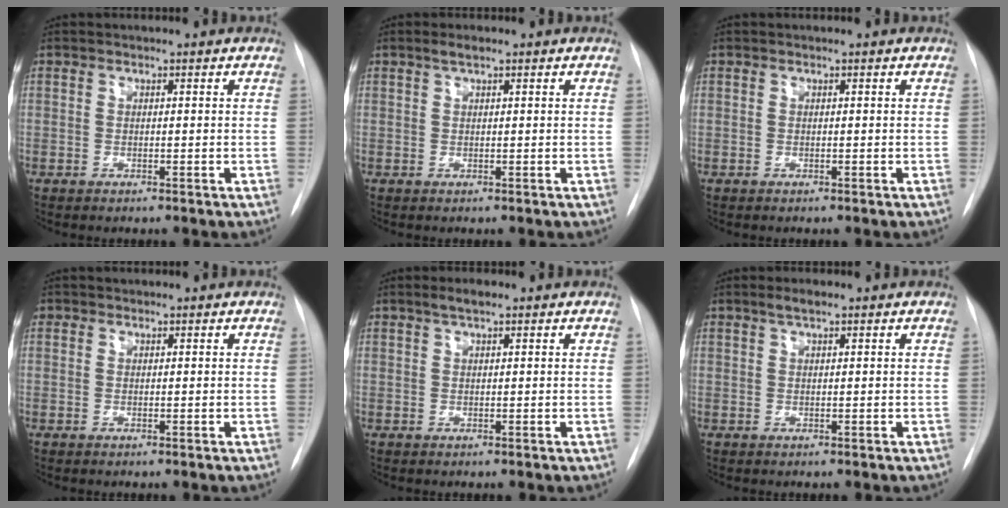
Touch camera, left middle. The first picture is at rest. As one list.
[{"total": 1.3, "force": [0.9, 0.2, 0.9], "torque": [-0.021, 0.005, 0.017]}, {"total": 0.0}, {"total": 0.5, "force": [0.3, 0.4, 0.0], "torque": [0.000, 0.005, 0.005]}, {"total": 2.0, "force": [1.4, 0.4, 1.4], "torque": [-0.030, 0.008, 0.023]}, {"total": 1.7, "force": [1.2, 0.3, 1.2], "torque": [-0.027, 0.006, 0.021]}]